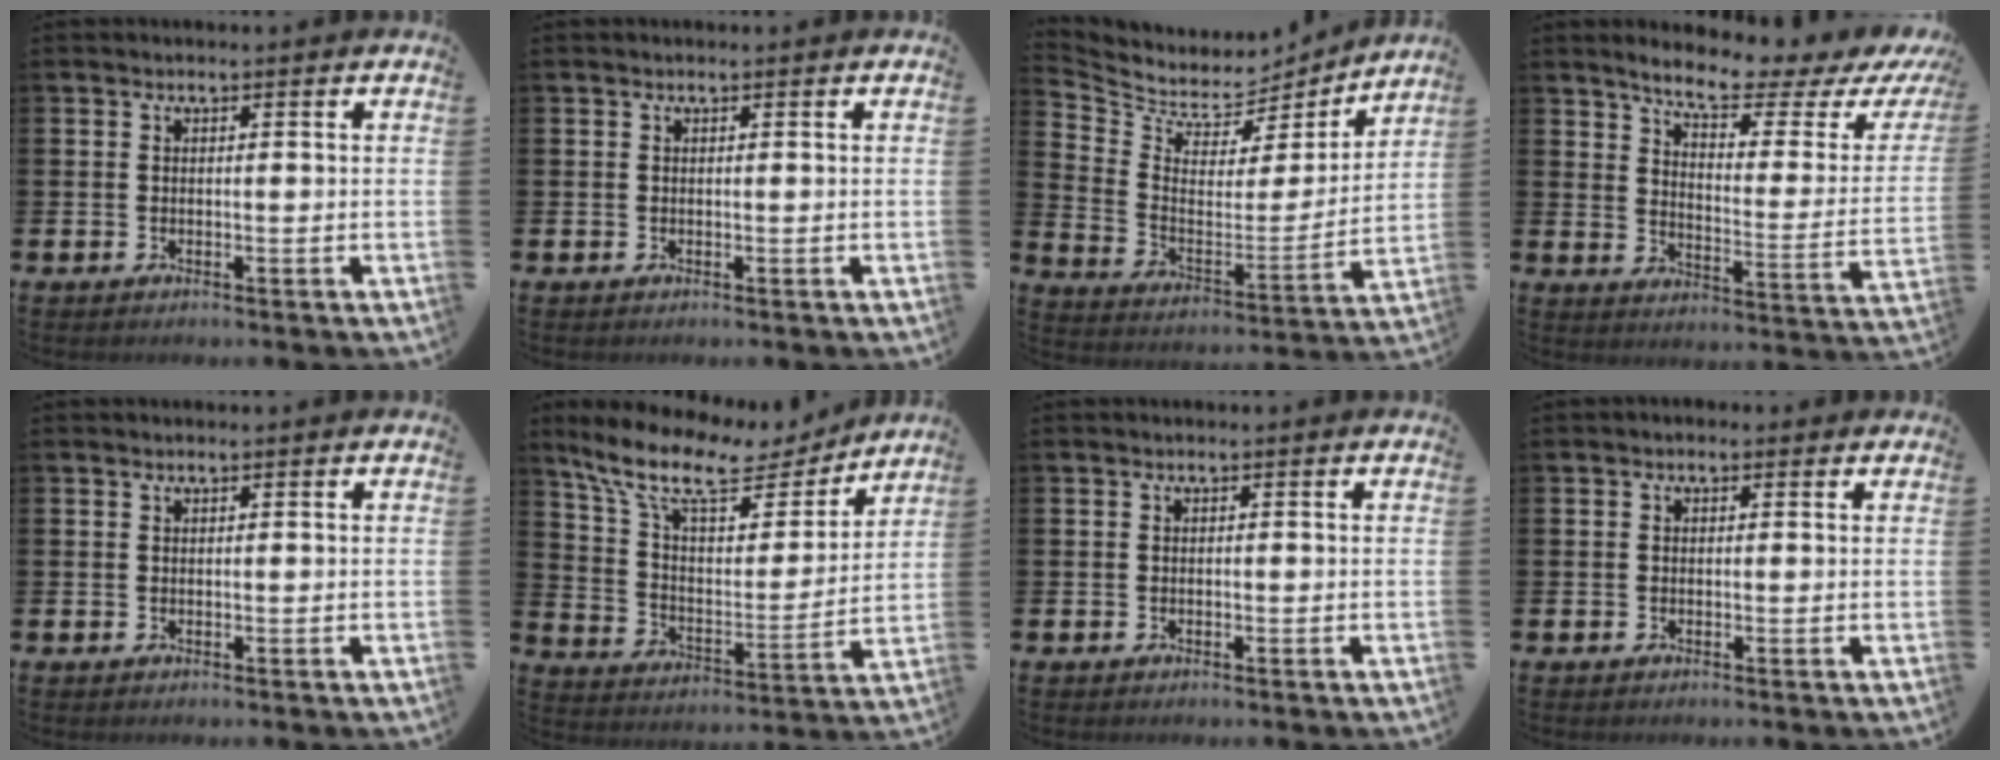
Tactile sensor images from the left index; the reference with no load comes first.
{"total": 0.0}
{"total": 7.0, "force": [6.3, 2.8, 0.8], "torque": [-0.058, -0.054, 0.108]}
{"total": 7.7, "force": [6.7, 1.1, 3.7], "torque": [-0.092, -0.046, 0.109]}
{"total": 0.5, "force": [0.5, 0.1, 0.2], "torque": [0.002, -0.001, 0.007]}
{"total": 12.1, "force": [9.8, 4.1, 5.7], "torque": [-0.138, -0.057, 0.165]}
{"total": 0.0}
{"total": 0.6, "force": [0.2, 0.5, 0.2], "torque": [0.002, 0.005, 0.001]}